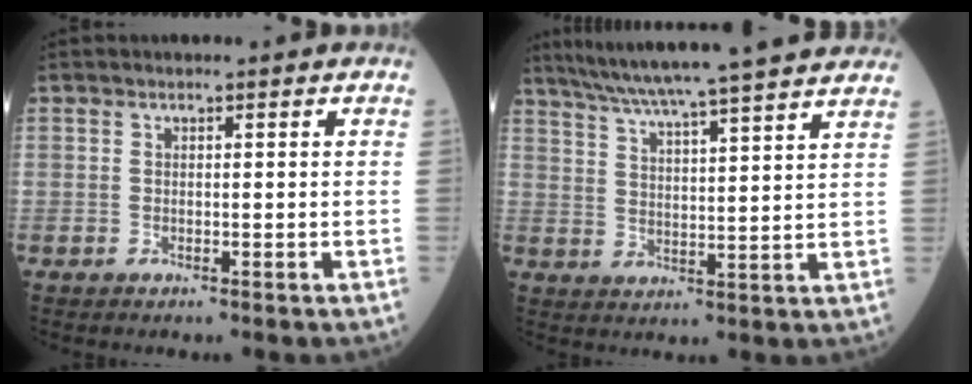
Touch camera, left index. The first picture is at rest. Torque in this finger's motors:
{"motor_torque": [1.03, -1.11, 0.11, 0.10]}